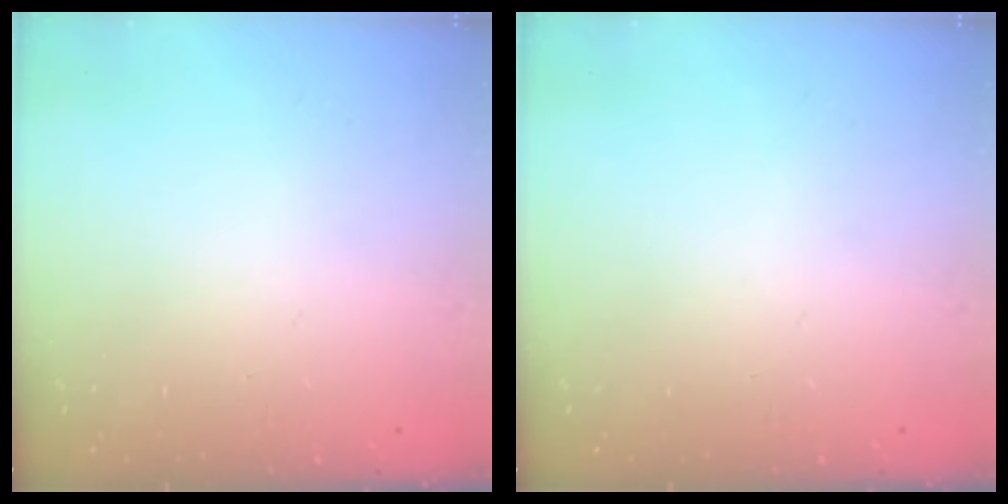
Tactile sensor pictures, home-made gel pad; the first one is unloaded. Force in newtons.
{"total": 0.0}